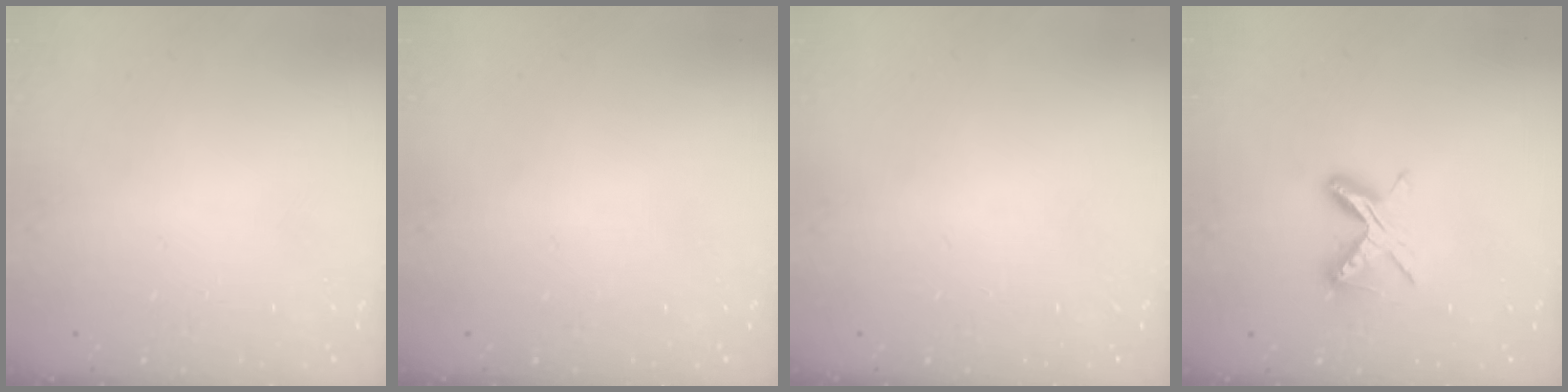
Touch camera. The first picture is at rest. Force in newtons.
{"total": 0.0}
{"total": 0.0}
{"total": 6.0, "press": 5.9, "slide": 0.9}